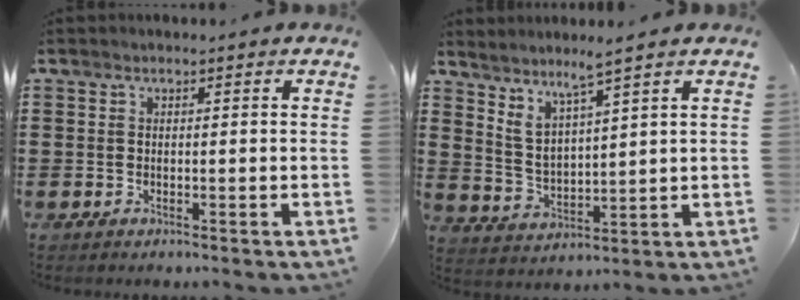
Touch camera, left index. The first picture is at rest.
{"total": 4.2, "force": [3.5, 0.0, 2.4], "torque": [-0.060, -0.018, 0.058]}